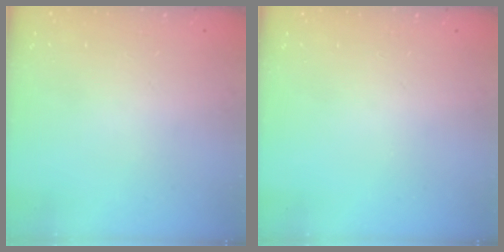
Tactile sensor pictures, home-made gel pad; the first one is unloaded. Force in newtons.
{"total": 0.0}